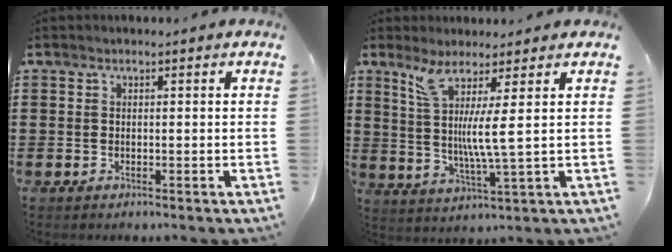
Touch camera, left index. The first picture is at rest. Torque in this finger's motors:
{"motor_torque": [1.11, -1.03, 0.38, 0.21]}